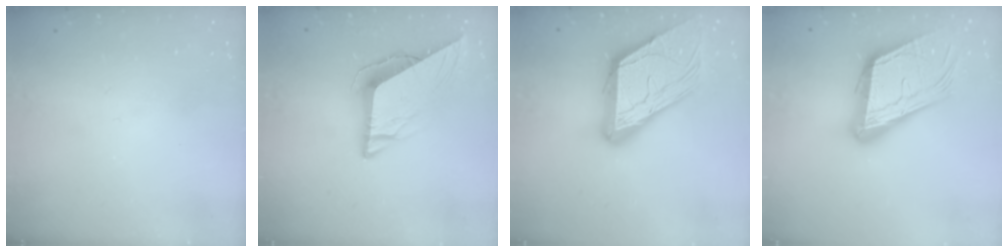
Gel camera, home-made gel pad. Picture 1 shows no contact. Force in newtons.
{"total": 9.8, "press": 9.7, "slide": 1.1}
{"total": 18.5, "press": 18.4, "slide": 1.9}
{"total": 20.7, "press": 20.5, "slide": 3.2}